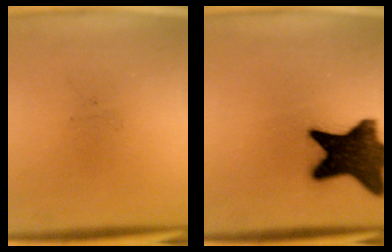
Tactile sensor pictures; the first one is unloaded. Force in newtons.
{"total": 17.7}